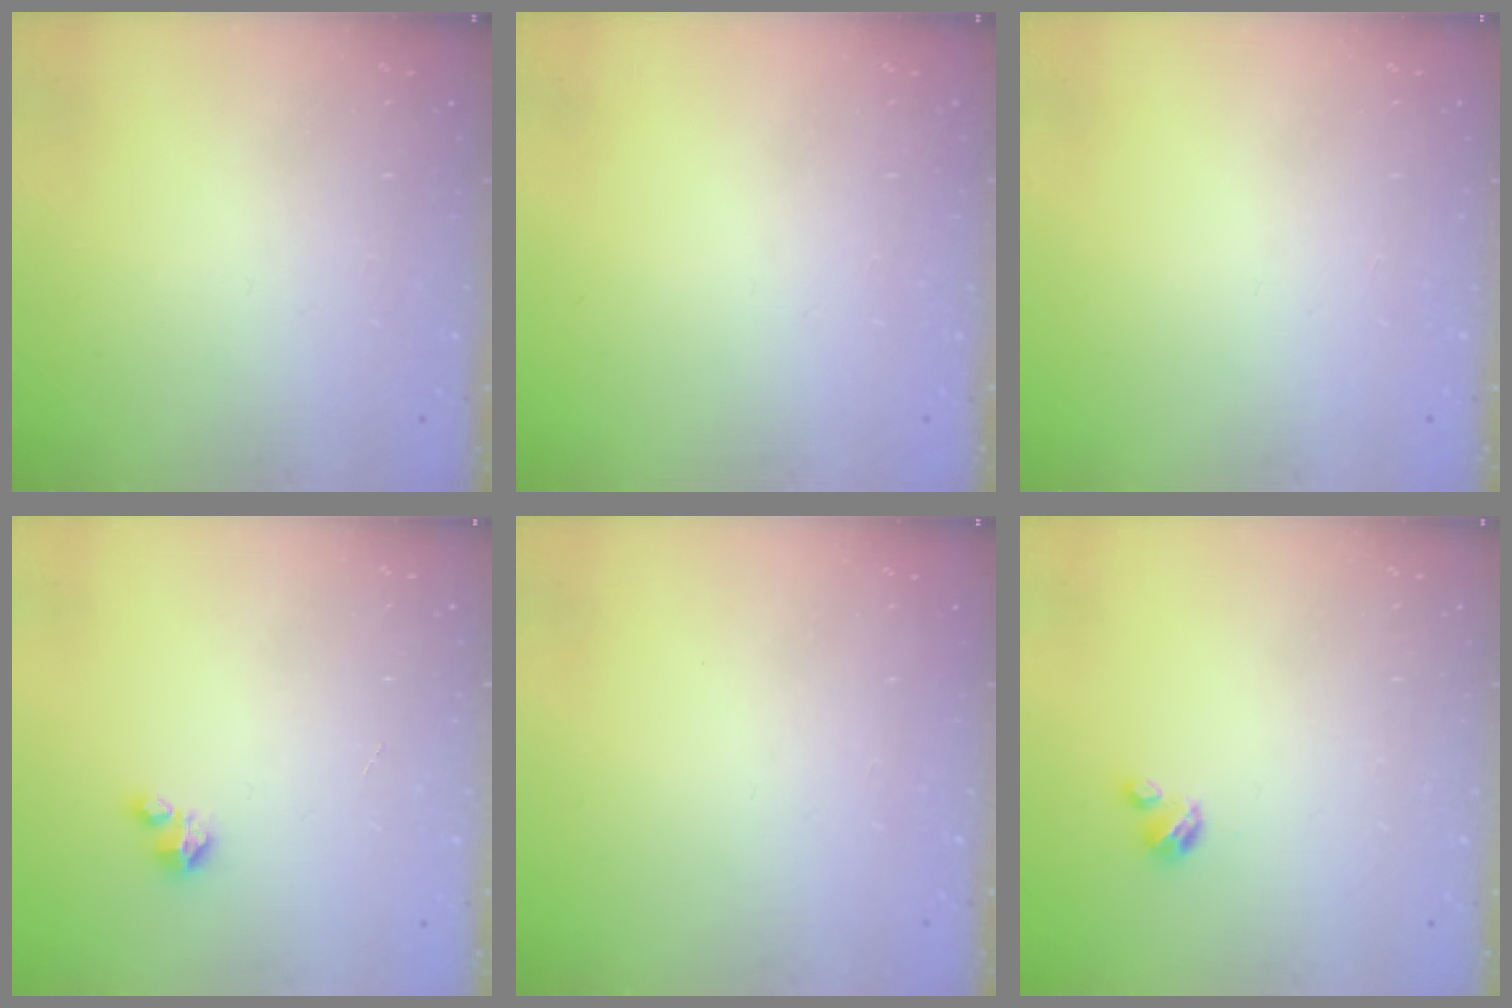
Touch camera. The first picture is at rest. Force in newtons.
{"total": 0.0}
{"total": 0.0}
{"total": 1.5, "press": 1.5, "slide": 0.2}
{"total": 0.0}
{"total": 2.9, "press": 2.9, "slide": 0.3}